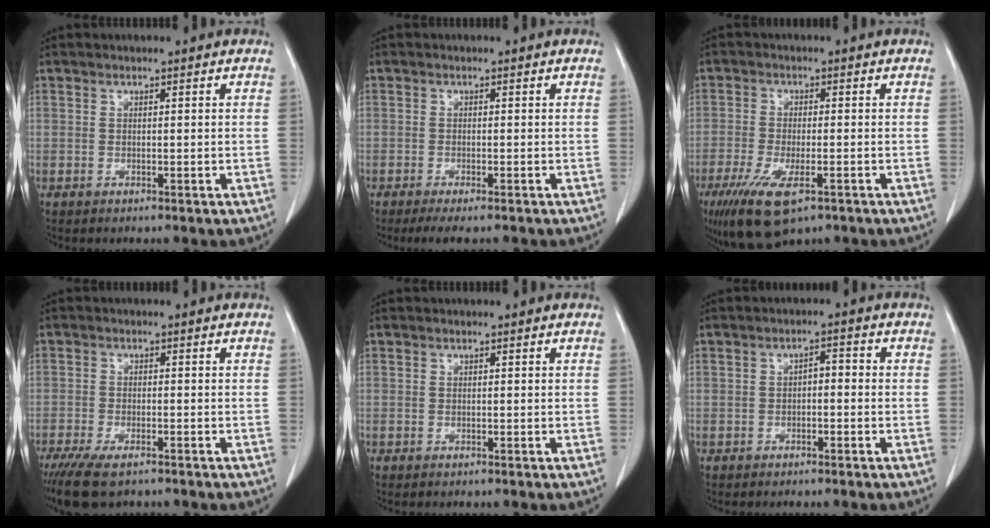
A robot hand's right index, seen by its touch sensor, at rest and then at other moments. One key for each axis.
{"total": 4.5, "fx": -3.6, "fy": 0.5, "fz": 2.6, "tx": -0.033, "ty": -0.008, "tz": -0.054}
{"total": 10.2, "fx": -6.0, "fy": 3.2, "fz": 7.7, "tx": -0.140, "ty": -0.024, "tz": -0.095}
{"total": 7.7, "fx": -5.9, "fy": 2.3, "fz": 4.5, "tx": -0.076, "ty": -0.016, "tz": -0.094}
{"total": 0.0}
{"total": 2.1, "fx": -0.4, "fy": 1.0, "fz": 1.8, "tx": -0.026, "ty": 0.010, "tz": -0.007}